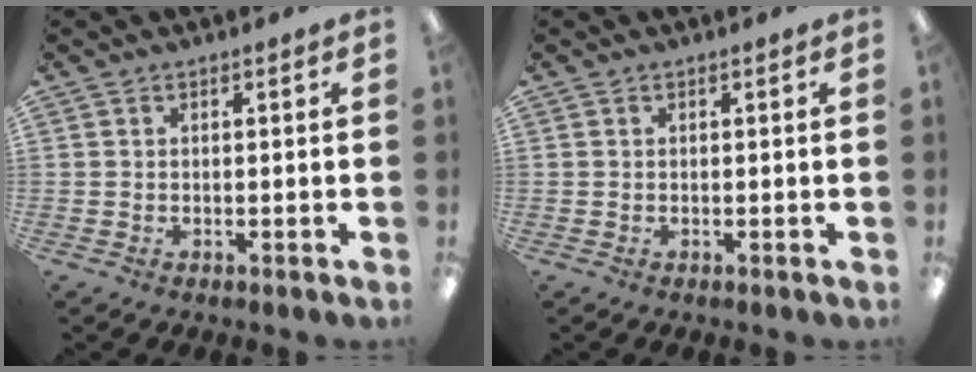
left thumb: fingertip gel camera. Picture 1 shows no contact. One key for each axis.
{"total": 0.0}